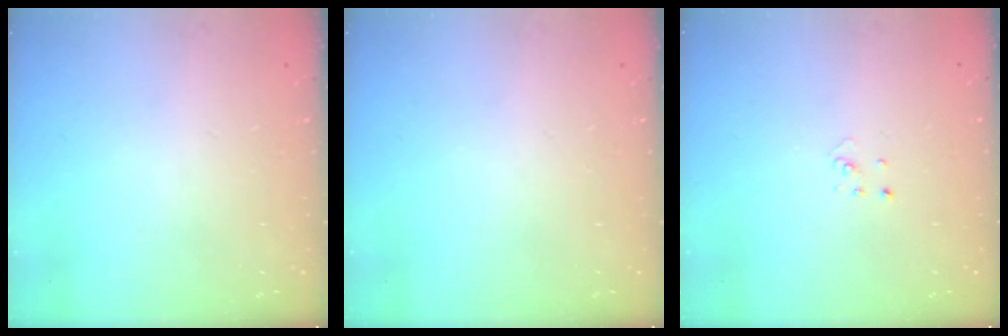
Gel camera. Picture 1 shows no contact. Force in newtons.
{"total": 0.0}
{"total": 2.1, "press": 2.1, "slide": 0.1}